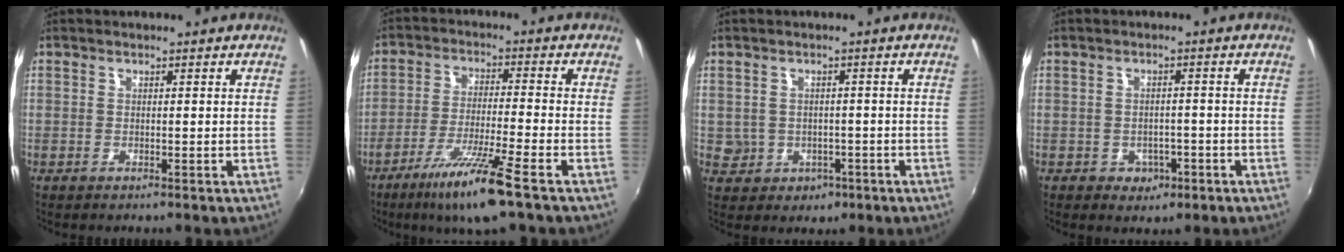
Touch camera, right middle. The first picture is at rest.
{"total": 10.8, "force": [-6.8, 0.1, 8.4], "torque": [-0.175, -0.019, -0.124]}
{"total": 5.0, "force": [-0.8, 4.8, 1.3], "torque": [-0.040, 0.004, 0.003]}
{"total": 3.6, "force": [-1.1, 3.1, 1.5], "torque": [-0.035, 0.000, -0.006]}